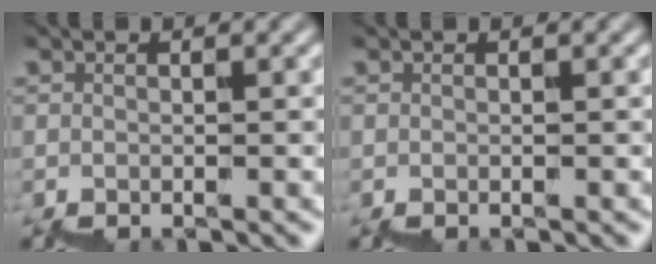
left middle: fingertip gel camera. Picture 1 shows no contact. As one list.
[{"total": 0.0}]